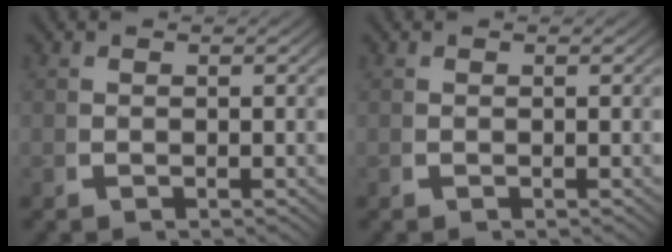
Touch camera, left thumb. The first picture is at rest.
{"total": 0.0}